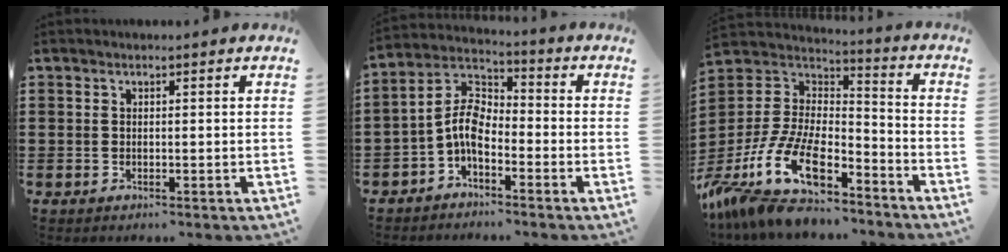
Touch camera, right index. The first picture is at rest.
{"total": 6.7, "force": [-2.3, 3.6, 5.2], "torque": [-0.133, -0.006, -0.056]}
{"total": 14.8, "force": [-9.8, 5.7, 9.5], "torque": [-0.216, 0.010, -0.182]}